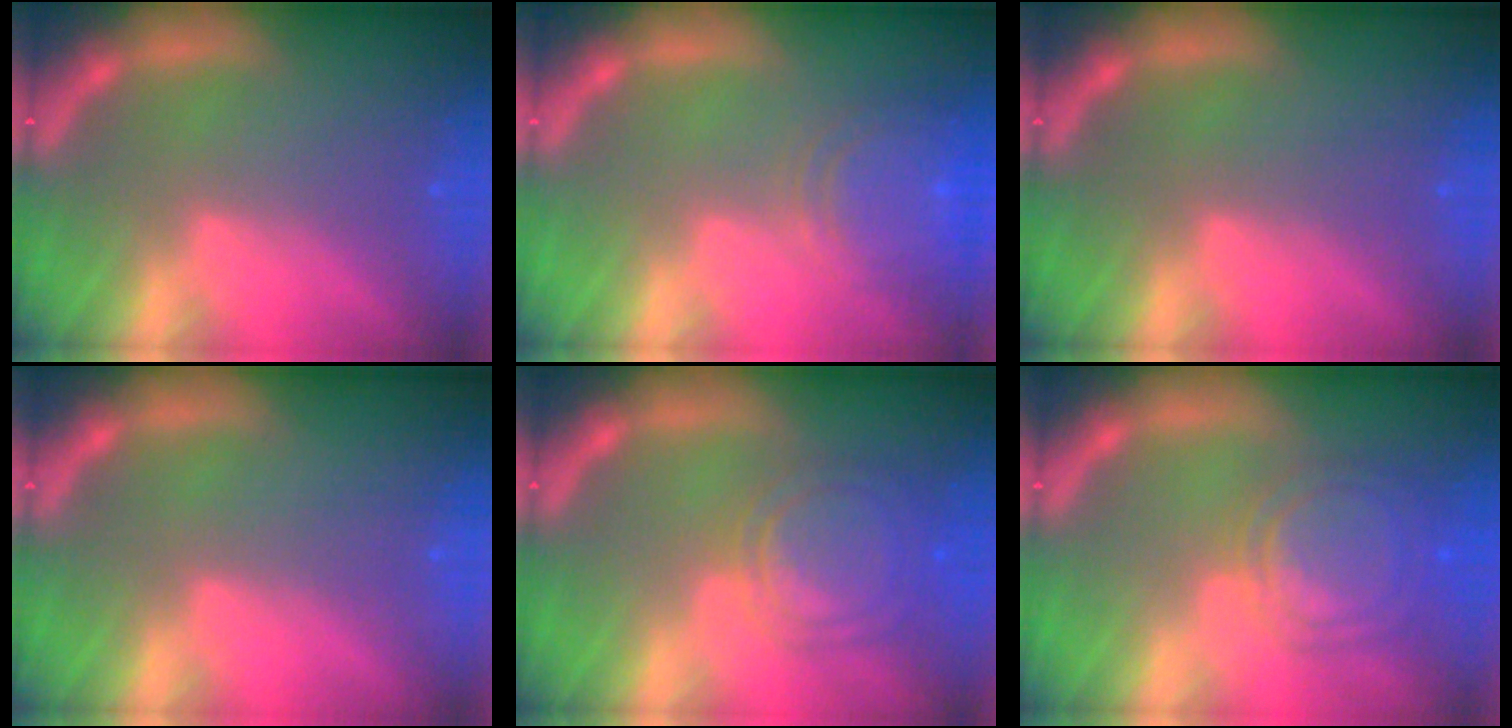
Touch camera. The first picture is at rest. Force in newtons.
{"total": 6.5}
{"total": 0.0}
{"total": 0.0}
{"total": 7.0}
{"total": 7.6}